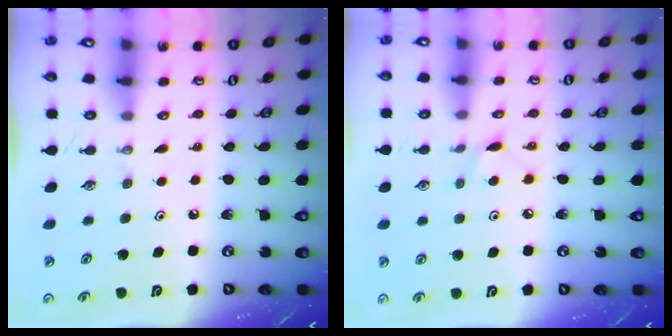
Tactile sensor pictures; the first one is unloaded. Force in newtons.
{"total": 3.8, "press": 3.8, "slide": 0.6}